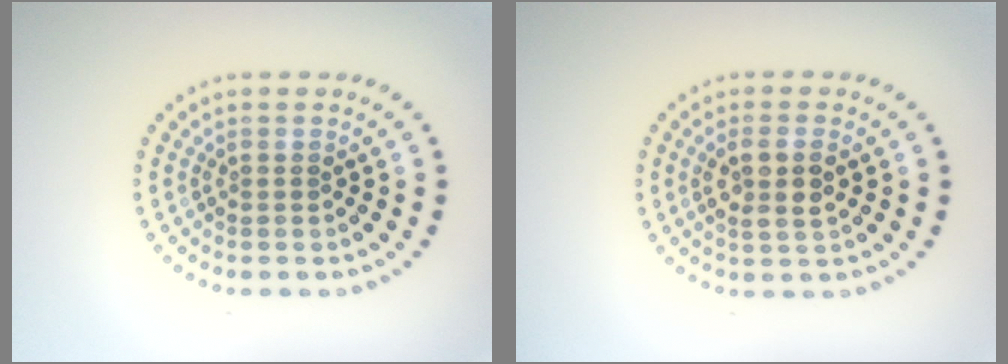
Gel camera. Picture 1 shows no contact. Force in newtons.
{"total": 2.7, "press": 2.6, "slide": 0.8}